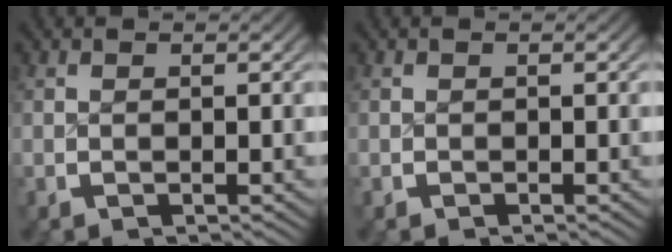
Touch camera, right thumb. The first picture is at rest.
{"total": 0.0}